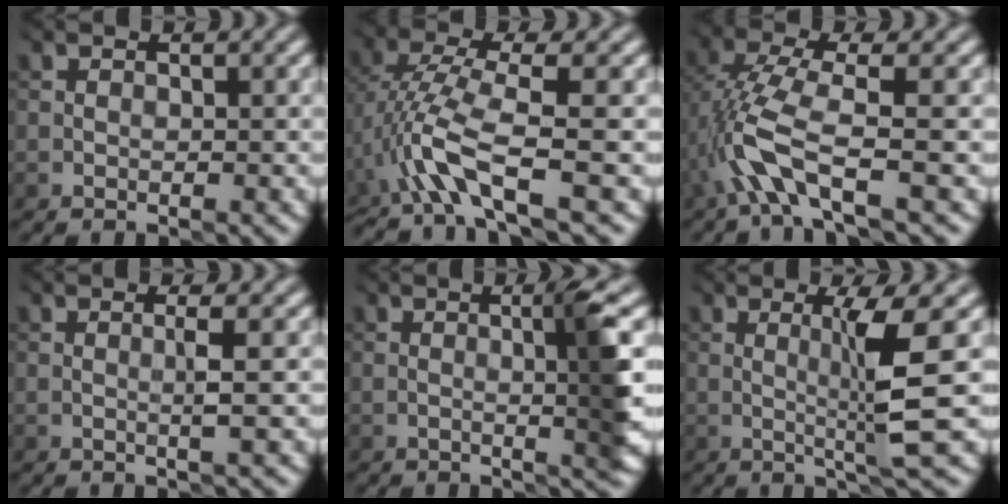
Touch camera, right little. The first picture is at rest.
{"total": 5.9, "force": [-1.5, 1.3, 5.6], "torque": [-0.125, 0.008, -0.038]}
{"total": 4.9, "force": [-1.3, 1.2, 4.6], "torque": [-0.106, 0.006, -0.031]}
{"total": 1.4, "force": [0.2, -0.4, 1.3], "torque": [-0.027, 0.003, 0.005]}
{"total": 4.4, "force": [0.3, 0.2, 4.3], "torque": [-0.065, 0.005, 0.007]}
{"total": 4.6, "force": [0.6, -0.1, 4.6], "torque": [-0.083, -0.003, 0.014]}